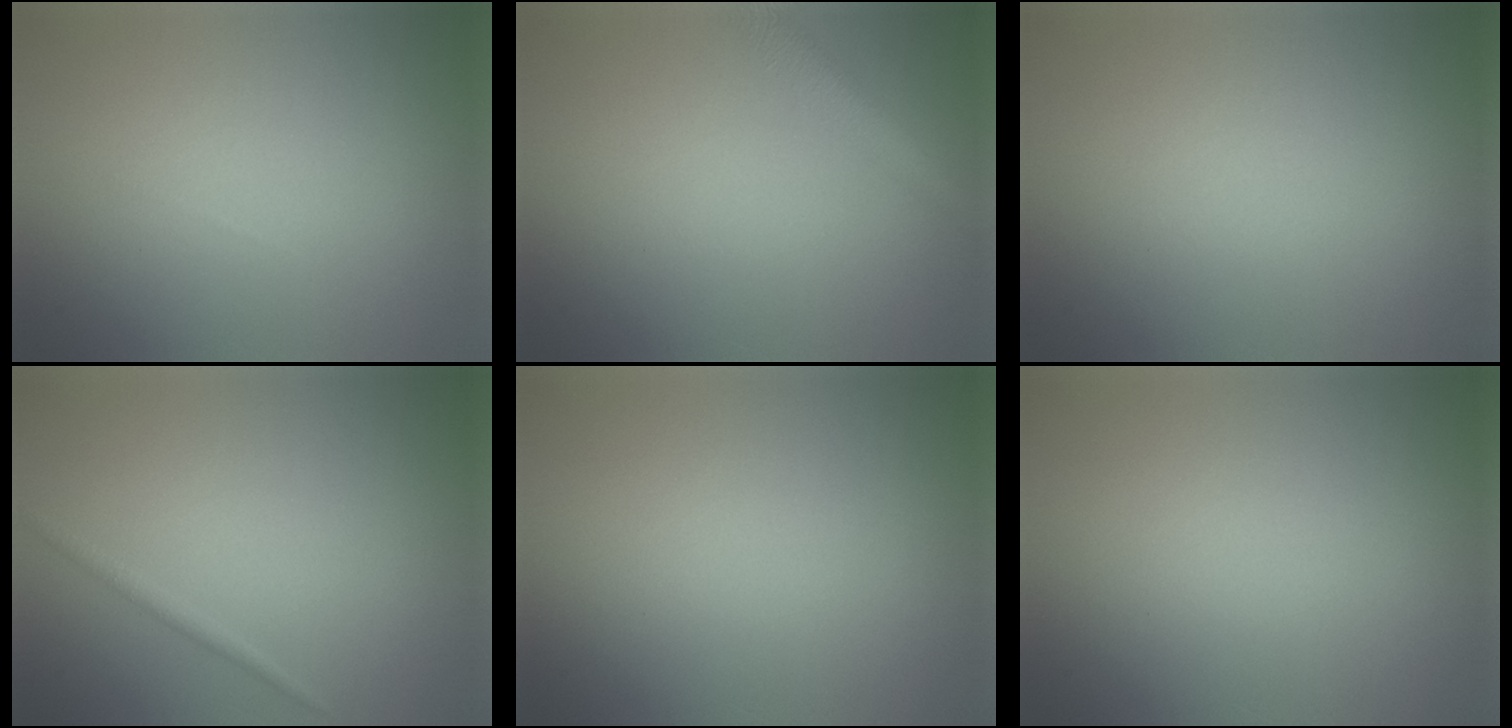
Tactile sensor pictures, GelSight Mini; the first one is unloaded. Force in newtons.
{"total": 2.6, "press": 2.6, "slide": 0.1}
{"total": 0.0}
{"total": 0.9, "press": 0.9, "slide": 0.2}
{"total": 0.0}
{"total": 0.0}